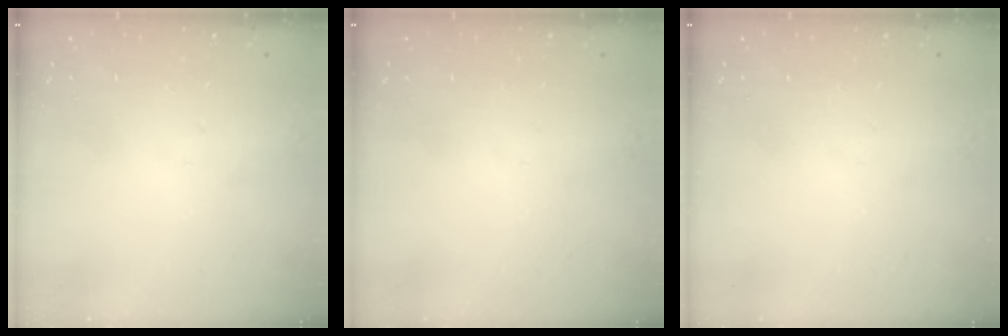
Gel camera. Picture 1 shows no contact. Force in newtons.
{"total": 0.0}
{"total": 0.0}